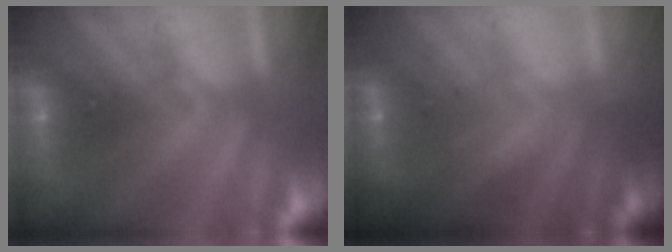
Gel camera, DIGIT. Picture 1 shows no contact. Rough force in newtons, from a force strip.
{"total": 2.0}